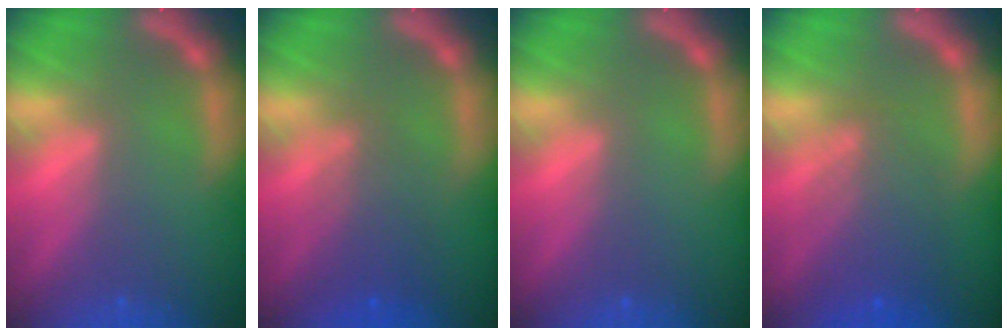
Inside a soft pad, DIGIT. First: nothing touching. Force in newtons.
{"total": 3.5}
{"total": 0.0}
{"total": 5.1}